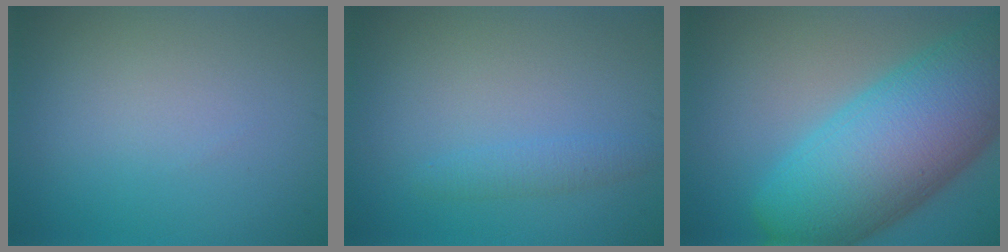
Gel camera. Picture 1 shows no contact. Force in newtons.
{"total": 1.4, "press": 1.4, "slide": 0.1}
{"total": 13.7, "press": 13.7, "slide": 0.6}